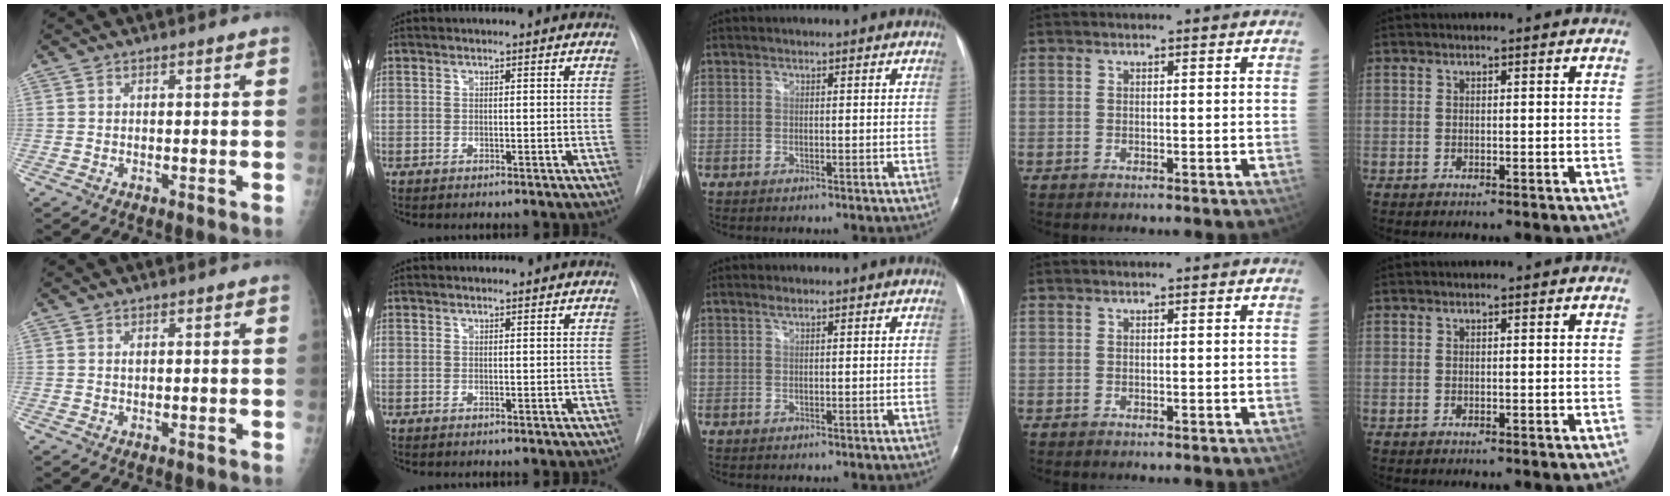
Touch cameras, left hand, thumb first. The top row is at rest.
{"thumb": {"total": 0.9, "force": [0.4, 0.6, 0.5], "torque": [-0.006, -0.001, 0.006]}, "index": {"total": 0.8, "force": [0.8, 0.1, 0.1], "torque": [-0.007, 0.007, 0.013]}, "middle": {"total": 0.6, "force": [0.5, 0.1, 0.4], "torque": [-0.010, 0.003, 0.009]}}